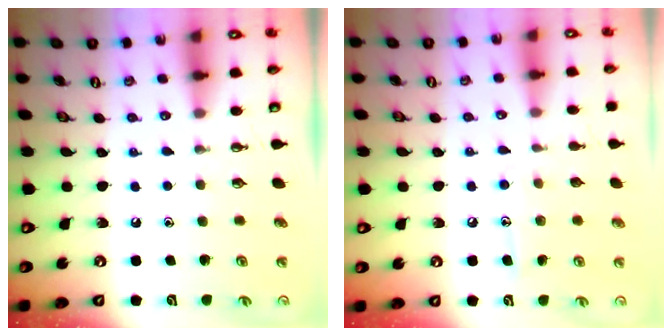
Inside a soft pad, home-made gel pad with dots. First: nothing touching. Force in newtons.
{"total": 7.3, "press": 7.3, "slide": 0.5}